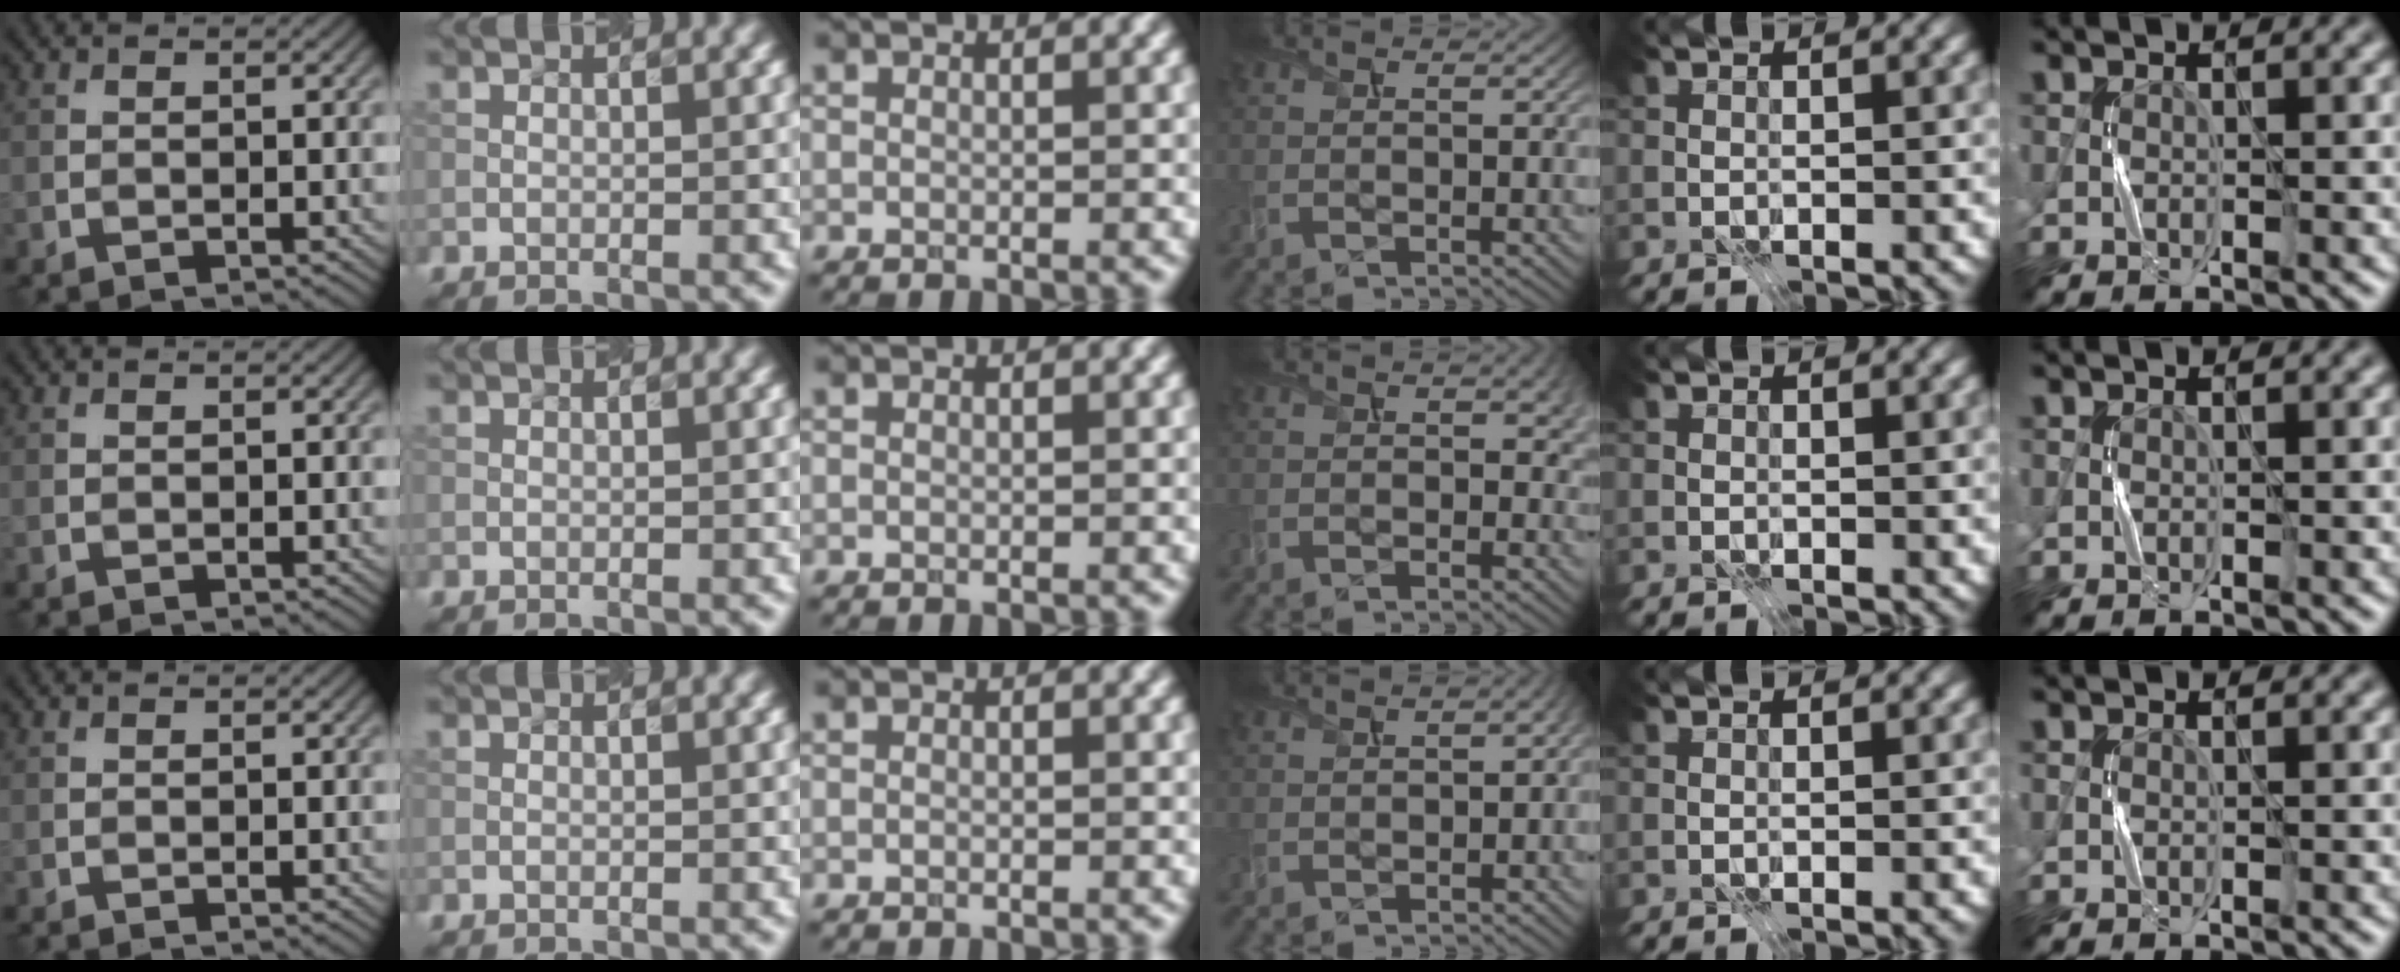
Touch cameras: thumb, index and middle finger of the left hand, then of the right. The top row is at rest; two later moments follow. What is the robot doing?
{"motion": "press", "object": "syringe"}